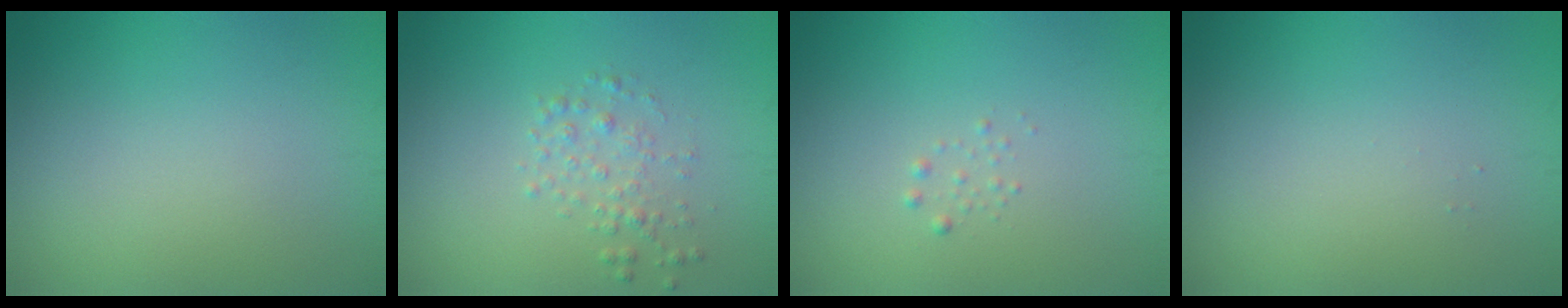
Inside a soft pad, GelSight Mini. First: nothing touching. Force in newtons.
{"total": 1.6, "press": 1.6, "slide": 0.0}
{"total": 0.6, "press": 0.6, "slide": 0.0}
{"total": 0.0}